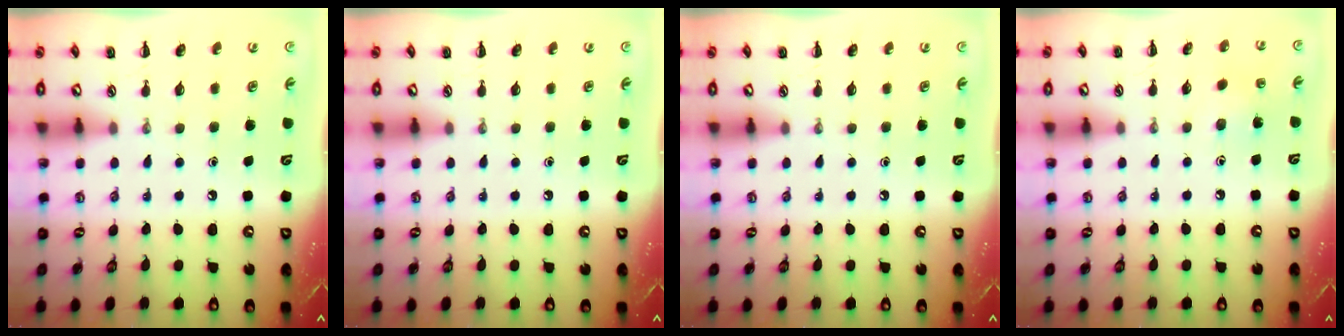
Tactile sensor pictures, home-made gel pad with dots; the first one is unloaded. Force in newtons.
{"total": 0.0}
{"total": 0.0}
{"total": 6.5, "press": 6.2, "slide": 1.8}